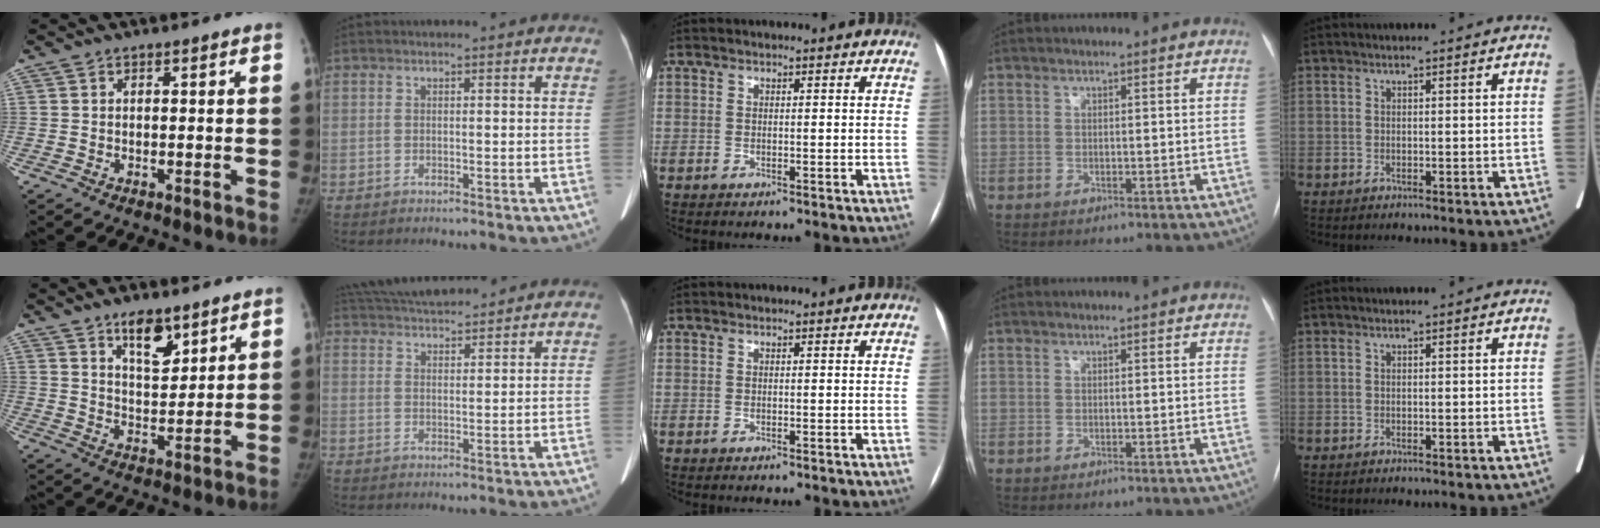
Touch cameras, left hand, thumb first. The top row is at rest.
{"thumb": {"total": 8.1, "force": [5.3, 3.6, 5.0], "torque": [-0.055, -0.040, 0.091]}, "index": {"total": 9.8, "force": [9.2, 1.1, 3.0], "torque": [-0.066, 0.025, 0.151]}}